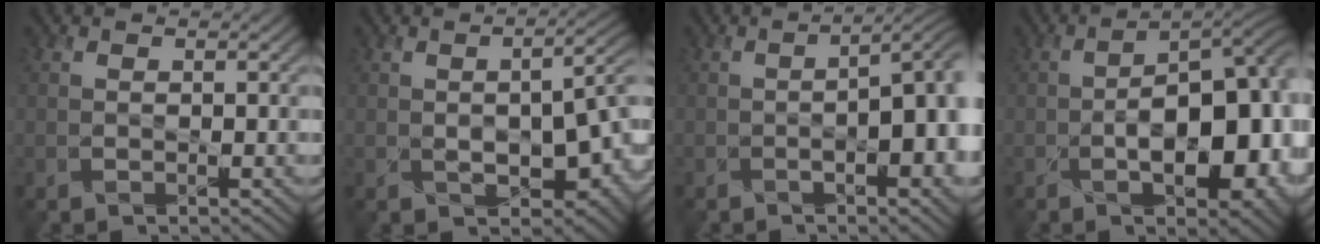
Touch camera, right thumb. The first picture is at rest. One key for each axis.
{"total": 13.1, "fx": -2.3, "fy": 7.3, "fz": 10.6, "tx": -0.131, "ty": -0.018, "tz": -0.021}
{"total": 8.4, "fx": -1.3, "fy": 2.7, "fz": 7.9, "tx": -0.097, "ty": -0.005, "tz": -0.023}
{"total": 12.9, "fx": -3.0, "fy": 5.8, "fz": 11.1, "tx": -0.151, "ty": -0.013, "tz": -0.041}